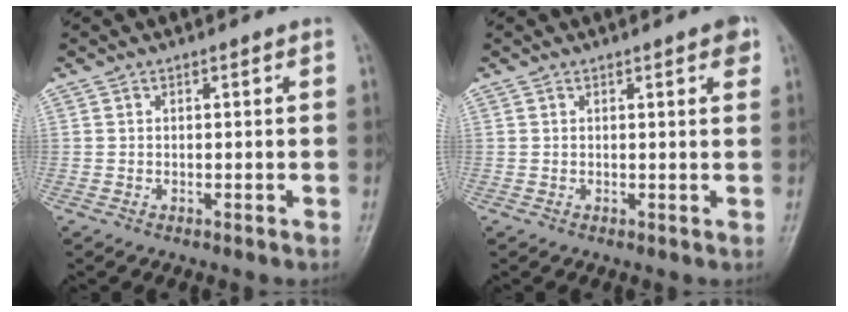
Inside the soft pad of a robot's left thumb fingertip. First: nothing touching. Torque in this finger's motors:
{"motor_torque": [1.54, 1.01, 0.54, -0.32, 0.00]}